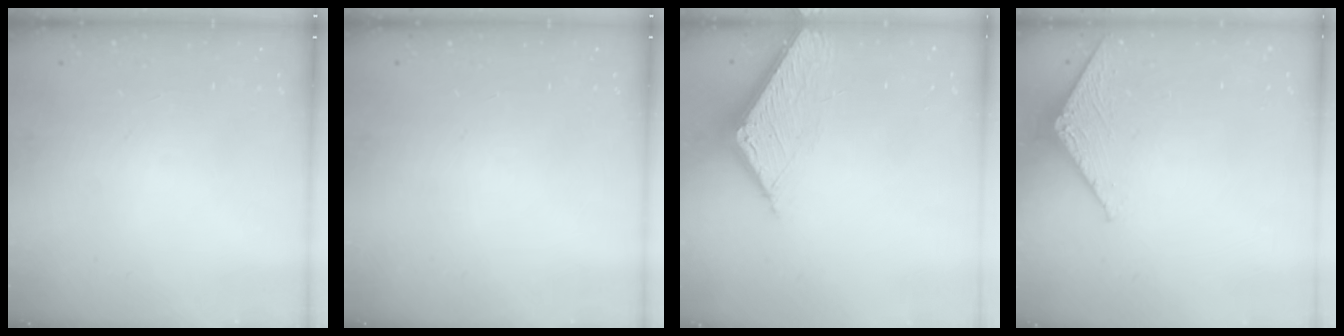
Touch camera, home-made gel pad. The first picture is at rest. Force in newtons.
{"total": 0.0}
{"total": 8.5, "press": 8.4, "slide": 1.0}
{"total": 2.4, "press": 2.4, "slide": 0.2}